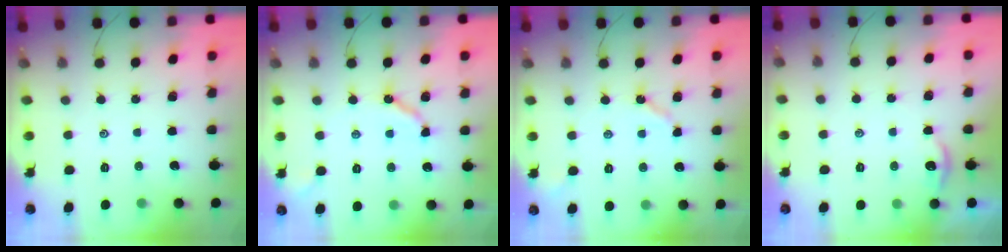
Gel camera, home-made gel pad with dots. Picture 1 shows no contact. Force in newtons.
{"total": 6.7, "press": 6.7, "slide": 0.8}
{"total": 4.0, "press": 4.0, "slide": 0.2}
{"total": 4.6, "press": 4.5, "slide": 0.3}